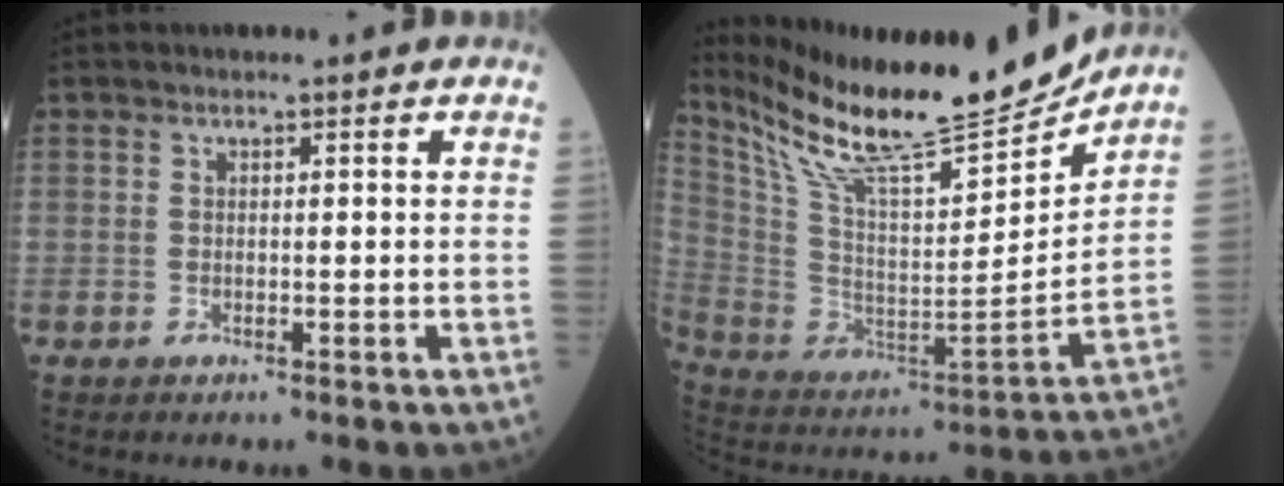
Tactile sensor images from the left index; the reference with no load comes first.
{"total": 23.2, "force": [20.0, 2.5, 11.4], "torque": [-0.219, -0.034, 0.338]}